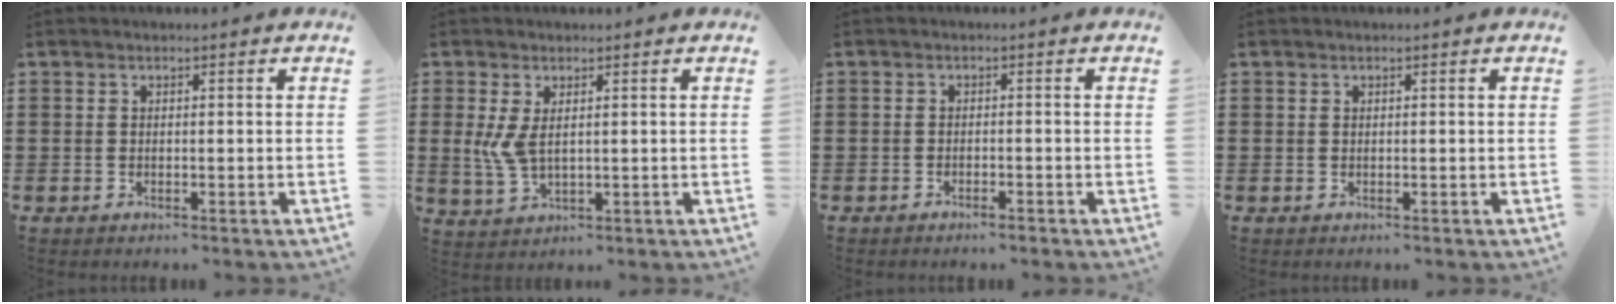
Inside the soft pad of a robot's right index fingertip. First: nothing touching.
{"total": 4.8, "force": [1.2, 2.2, 4.1], "torque": [-0.106, -0.003, 0.015]}
{"total": 0.9, "force": [-0.9, 0.0, 0.3], "torque": [-0.009, -0.002, -0.017]}
{"total": 0.0}